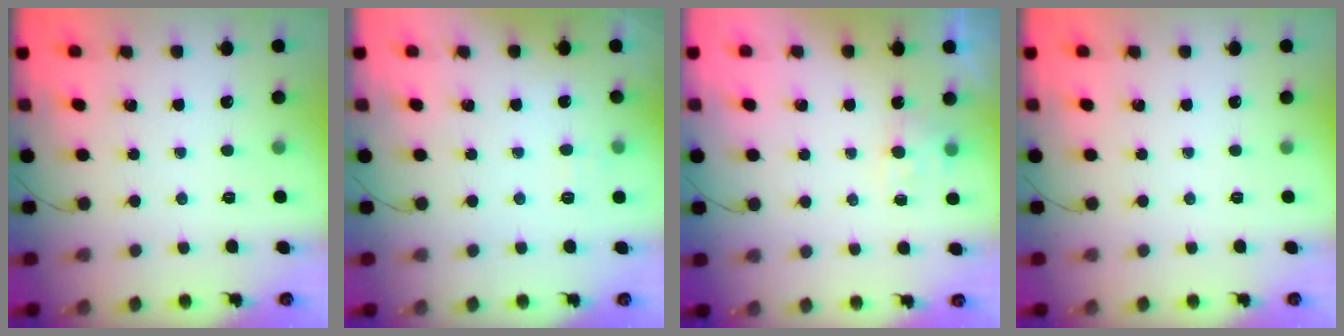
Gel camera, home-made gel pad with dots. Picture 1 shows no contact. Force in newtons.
{"total": 2.8, "press": 2.5, "slide": 1.3}
{"total": 2.6, "press": 2.4, "slide": 1.1}
{"total": 0.0}